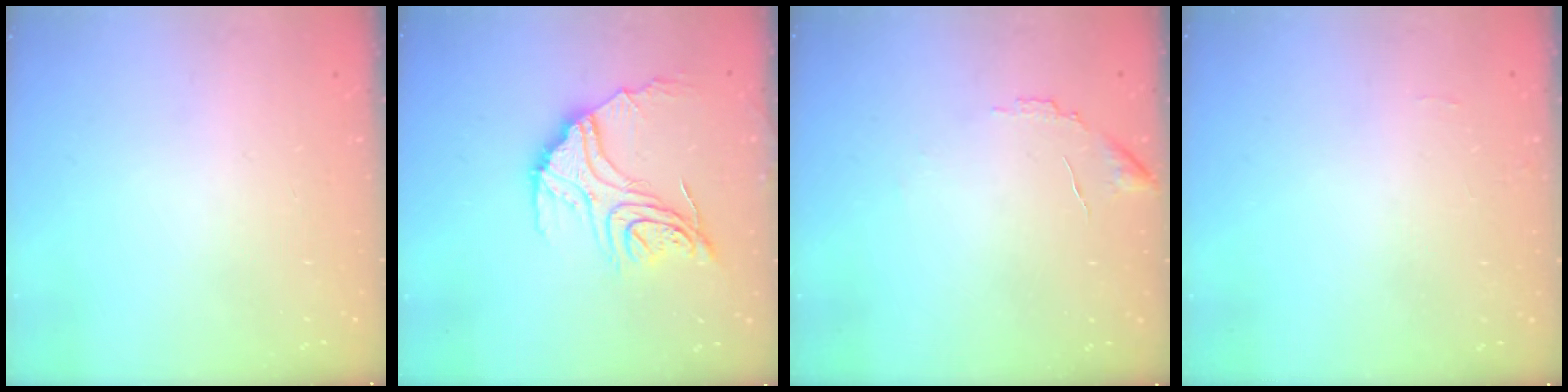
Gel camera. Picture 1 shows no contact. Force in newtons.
{"total": 16.1, "press": 16.0, "slide": 1.6}
{"total": 6.9, "press": 6.9, "slide": 0.4}
{"total": 6.2, "press": 6.2, "slide": 0.4}